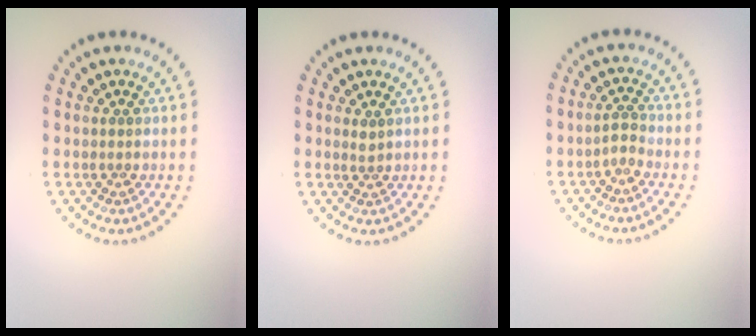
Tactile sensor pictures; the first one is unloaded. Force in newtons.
{"total": 0.8, "press": 0.5, "slide": 0.6}
{"total": 1.0, "press": 0.8, "slide": 0.6}